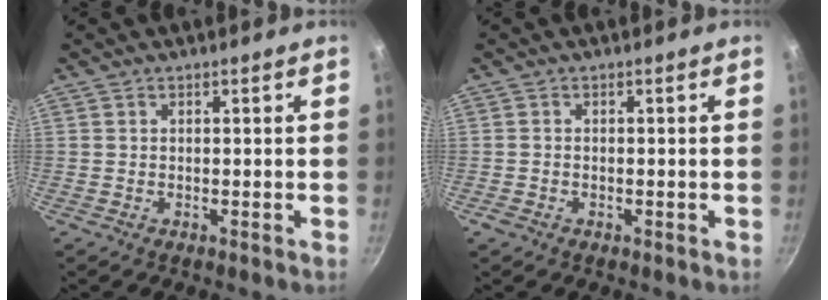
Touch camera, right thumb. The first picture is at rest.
{"total": 1.2, "force": [-0.6, 0.9, 0.6], "torque": [-0.013, 0.002, -0.011]}